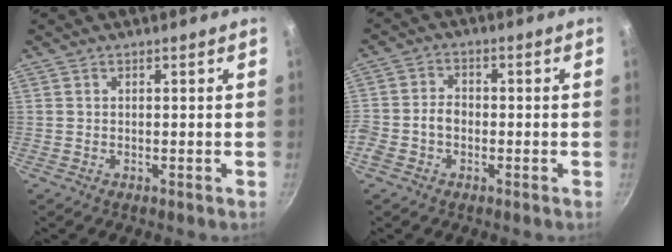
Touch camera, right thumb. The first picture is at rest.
{"total": 5.1, "force": [-1.7, 3.8, 2.8], "torque": [-0.049, 0.028, -0.039]}